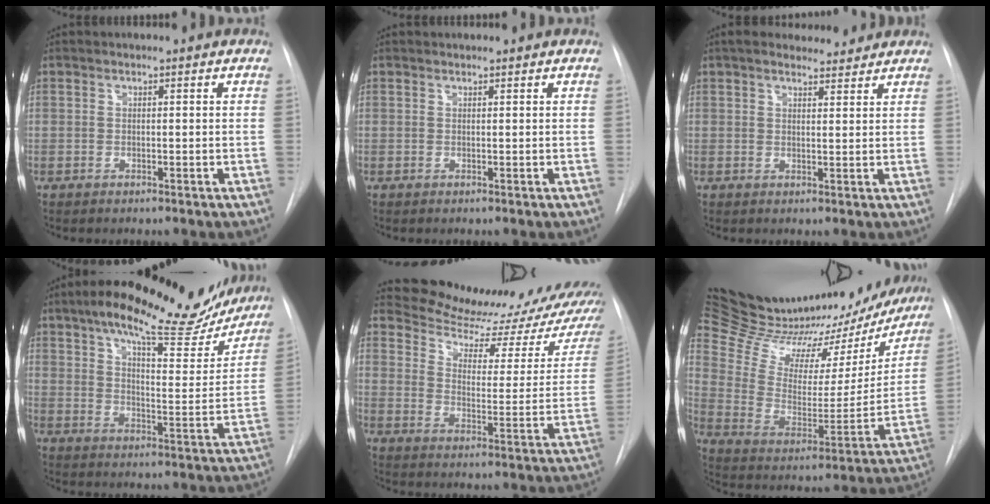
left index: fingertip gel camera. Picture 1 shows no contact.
{"total": 1.0, "force": [1.0, 0.1, 0.1], "torque": [-0.006, 0.016, 0.017]}
{"total": 8.2, "force": [7.4, 2.1, 2.8], "torque": [-0.036, 0.017, 0.100]}
{"total": 24.6, "force": [19.6, 6.6, 13.3], "torque": [-0.198, 0.006, 0.257]}
{"total": 20.9, "force": [19.4, 3.7, 6.8], "torque": [-0.082, -0.059, 0.248]}
{"total": 33.4, "force": [28.6, 10.2, 14.0], "torque": [-0.234, -0.043, 0.398]}